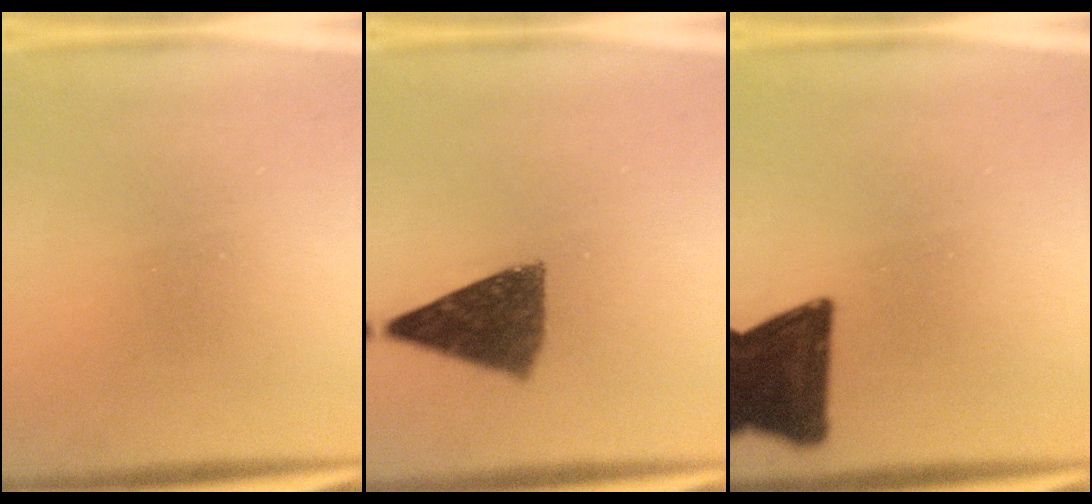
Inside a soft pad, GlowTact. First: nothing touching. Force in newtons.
{"total": 9.7}
{"total": 15.5}